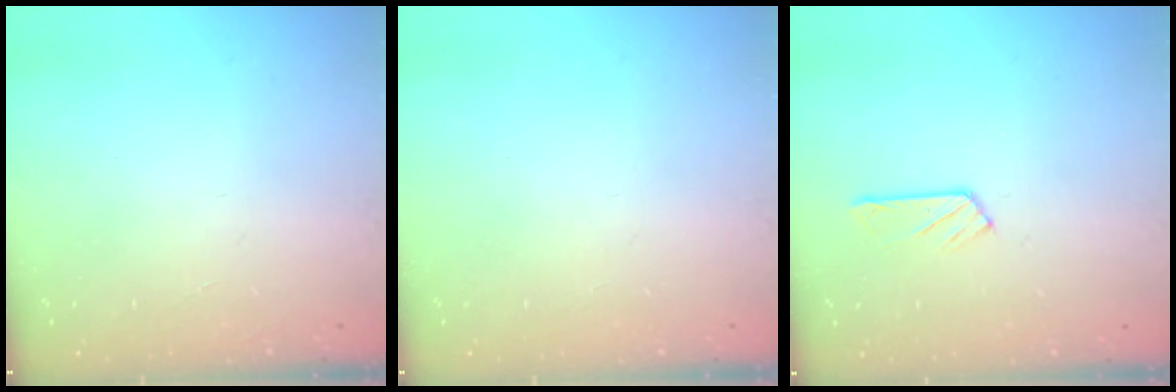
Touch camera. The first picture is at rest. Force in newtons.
{"total": 1.5, "press": 1.4, "slide": 0.2}
{"total": 3.6, "press": 3.5, "slide": 0.5}